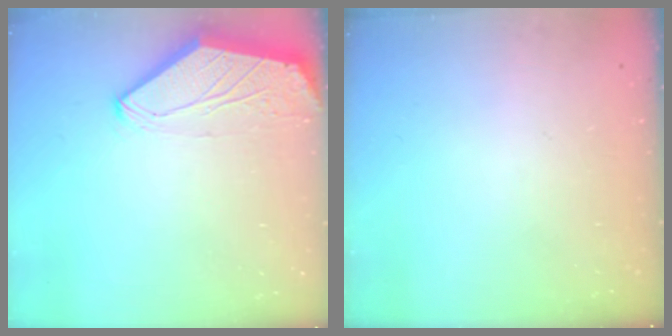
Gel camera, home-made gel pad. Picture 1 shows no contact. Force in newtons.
{"total": 0.0}